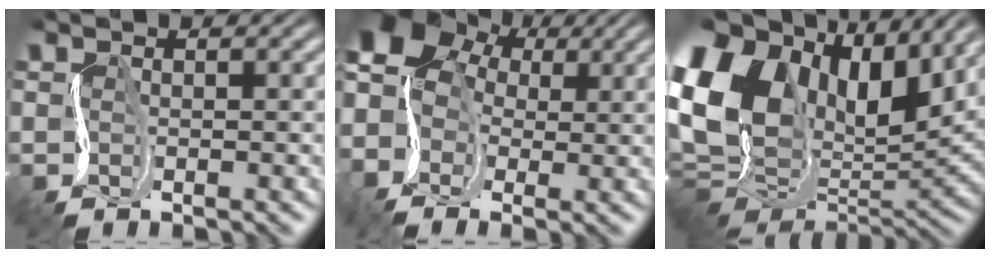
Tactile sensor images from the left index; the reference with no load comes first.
{"total": 9.4, "force": [0.0, 7.9, 4.9], "torque": [-0.103, 0.027, -0.031]}
{"total": 17.1, "force": [6.5, 10.7, 11.7], "torque": [-0.255, 0.040, 0.111]}